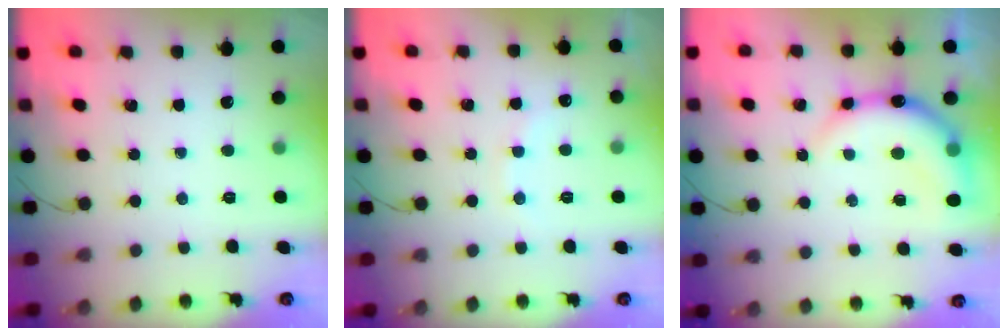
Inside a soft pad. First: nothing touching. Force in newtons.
{"total": 7.3, "press": 7.2, "slide": 1.4}
{"total": 10.9, "press": 10.8, "slide": 1.5}